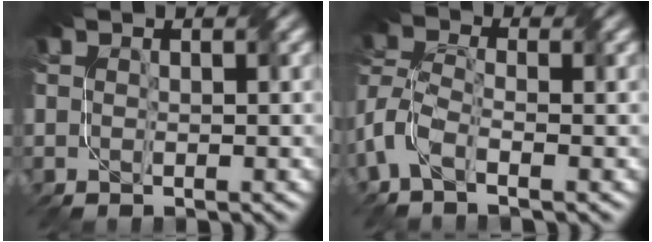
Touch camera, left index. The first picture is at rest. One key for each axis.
{"total": 4.0, "fx": -2.0, "fy": 1.5, "fz": 3.0, "tx": -0.074, "ty": 0.012, "tz": -0.055}